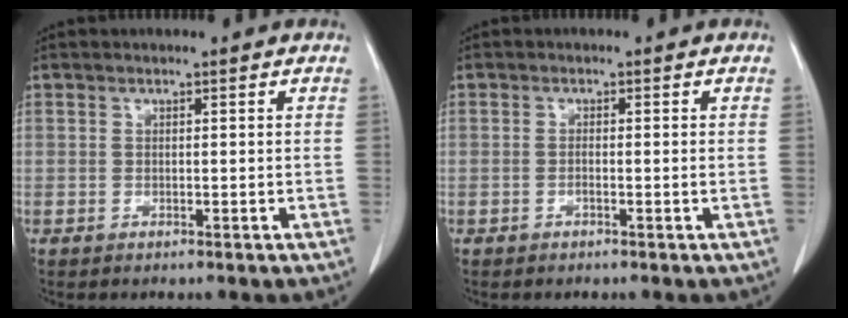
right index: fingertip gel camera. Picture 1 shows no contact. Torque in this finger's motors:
{"motor_torque": [-0.01, -0.04, -0.05, -0.01]}